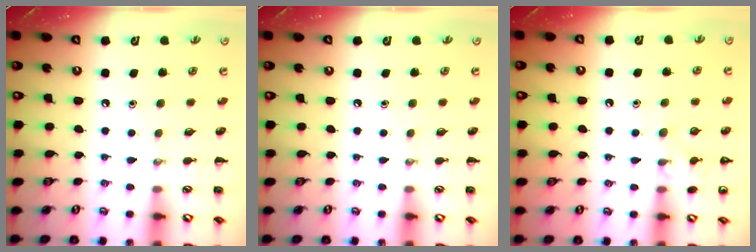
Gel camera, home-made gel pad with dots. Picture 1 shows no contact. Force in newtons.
{"total": 0.0}
{"total": 9.1, "press": 8.9, "slide": 2.1}